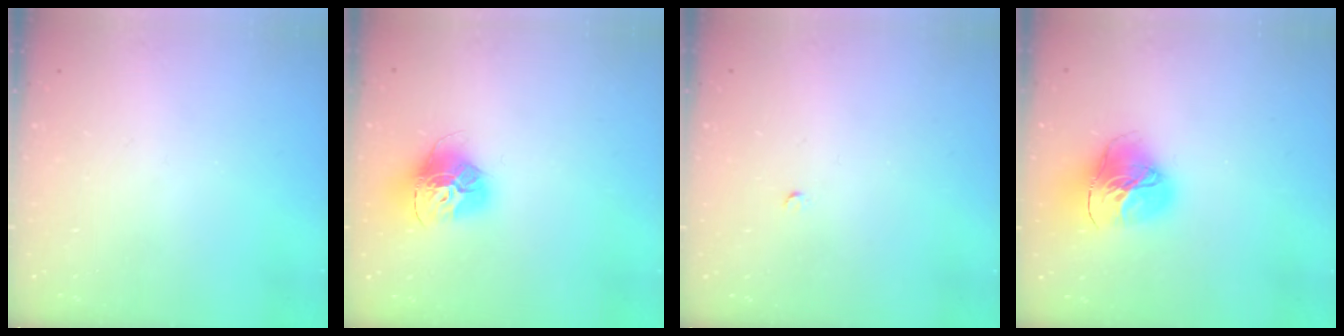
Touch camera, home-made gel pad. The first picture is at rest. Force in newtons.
{"total": 14.8, "press": 14.8, "slide": 1.6}
{"total": 2.0, "press": 2.0, "slide": 0.3}
{"total": 16.9, "press": 16.8, "slide": 1.7}